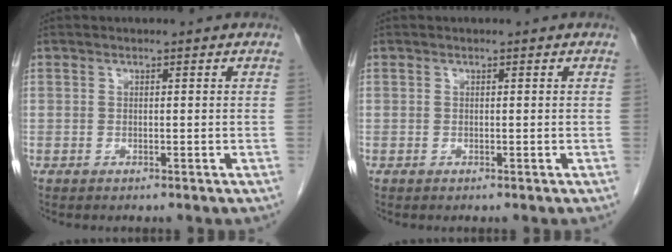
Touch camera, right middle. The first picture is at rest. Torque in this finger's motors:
{"motor_torque": [-0.21, 0.03, -0.04, -0.01]}